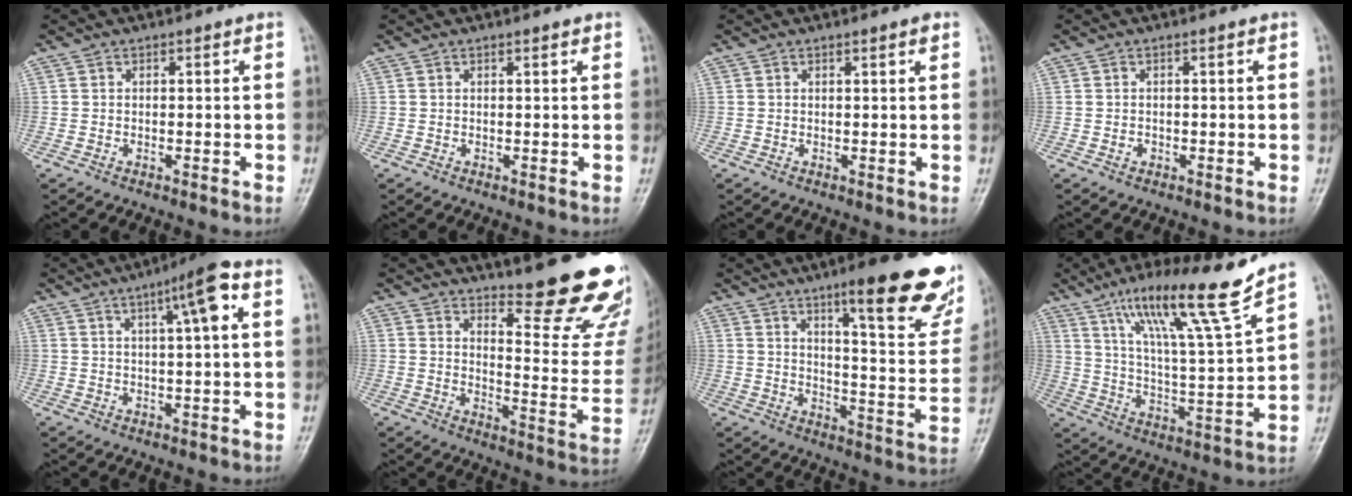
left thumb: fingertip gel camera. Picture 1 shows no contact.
{"total": 1.0, "force": [0.6, 0.4, 0.6], "torque": [-0.005, -0.001, 0.007]}
{"total": 1.4, "force": [0.8, 0.4, 1.1], "torque": [-0.011, -0.001, 0.009]}
{"total": 1.0, "force": [-0.3, 0.9, 0.4], "torque": [0.001, 0.002, -0.004]}
{"total": 8.4, "force": [2.8, 1.2, 7.8], "torque": [-0.121, 0.010, 0.041]}
{"total": 20.1, "force": [15.5, 4.5, 12.1], "torque": [-0.117, -0.143, 0.198]}
{"total": 22.9, "force": [14.2, 4.9, 17.3], "torque": [-0.192, -0.069, 0.196]}
{"total": 17.2, "force": [11.9, 0.5, 12.4], "torque": [-0.197, -0.062, 0.204]}